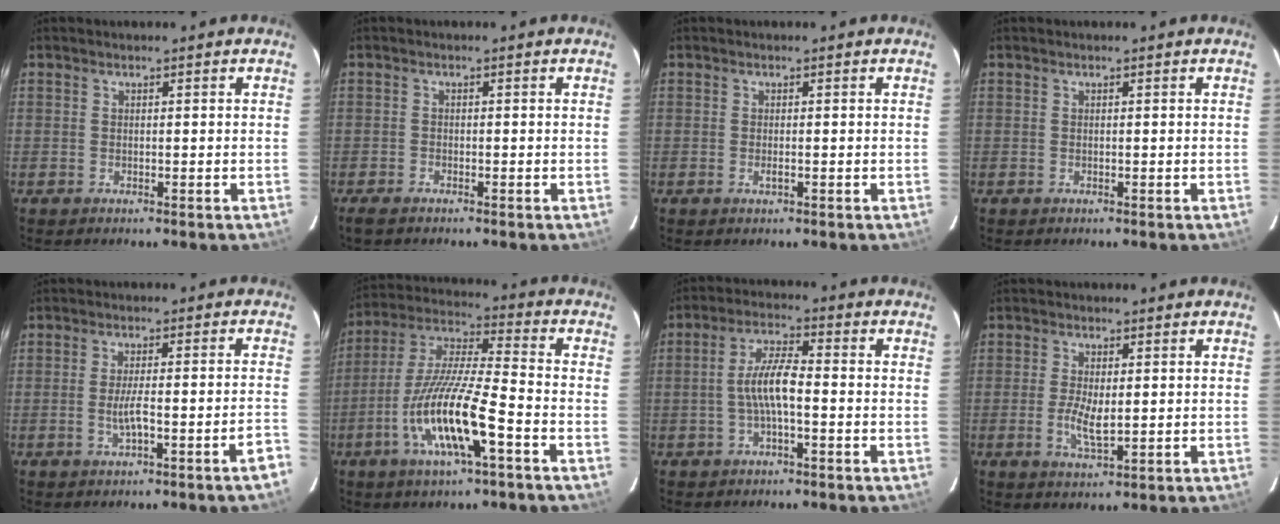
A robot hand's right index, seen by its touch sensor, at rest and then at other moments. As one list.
[{"total": 1.9, "force": [-1.6, 0.6, 0.8], "torque": [-0.025, -0.005, -0.033]}, {"total": 0.8, "force": [-0.3, 0.1, 0.7], "torque": [-0.012, -0.002, -0.005]}, {"total": 0.0}, {"total": 6.0, "force": [-3.1, -0.5, 5.1], "torque": [-0.081, -0.008, -0.045]}, {"total": 15.4, "force": [-6.5, 2.1, 13.9], "torque": [-0.281, -0.013, -0.130]}, {"total": 6.5, "force": [-1.5, 1.4, 6.1], "torque": [-0.125, 0.011, -0.027]}, {"total": 4.7, "force": [-0.5, 1.8, 4.3], "torque": [-0.087, -0.010, -0.009]}]